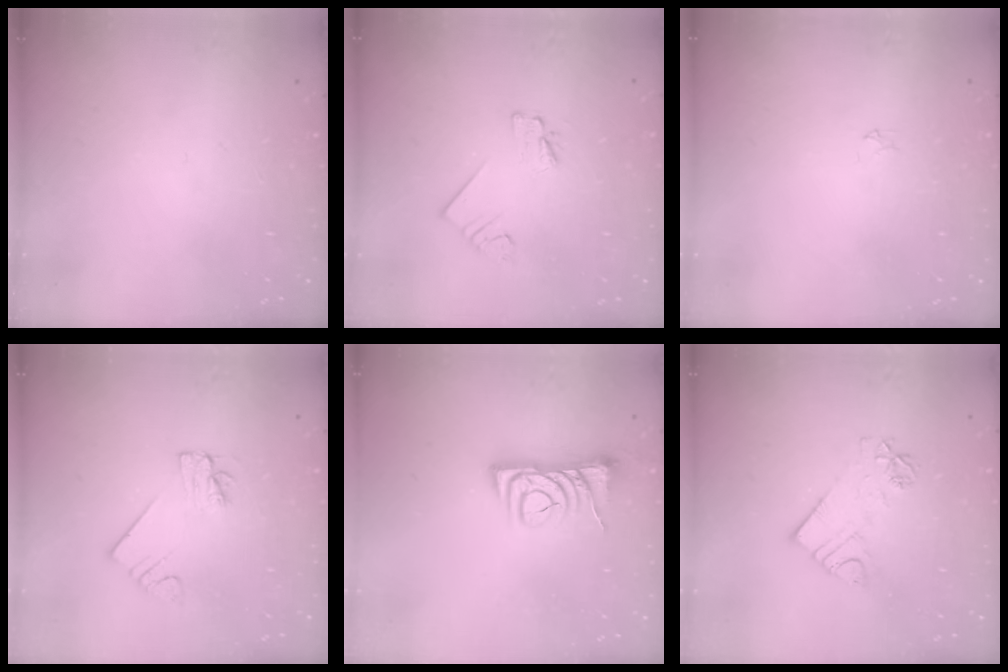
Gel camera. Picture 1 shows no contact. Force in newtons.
{"total": 2.3, "press": 2.3, "slide": 0.1}
{"total": 2.2, "press": 2.2, "slide": 0.3}
{"total": 2.2, "press": 2.2, "slide": 0.1}
{"total": 9.8, "press": 9.7, "slide": 1.1}
{"total": 9.4, "press": 9.4, "slide": 0.7}